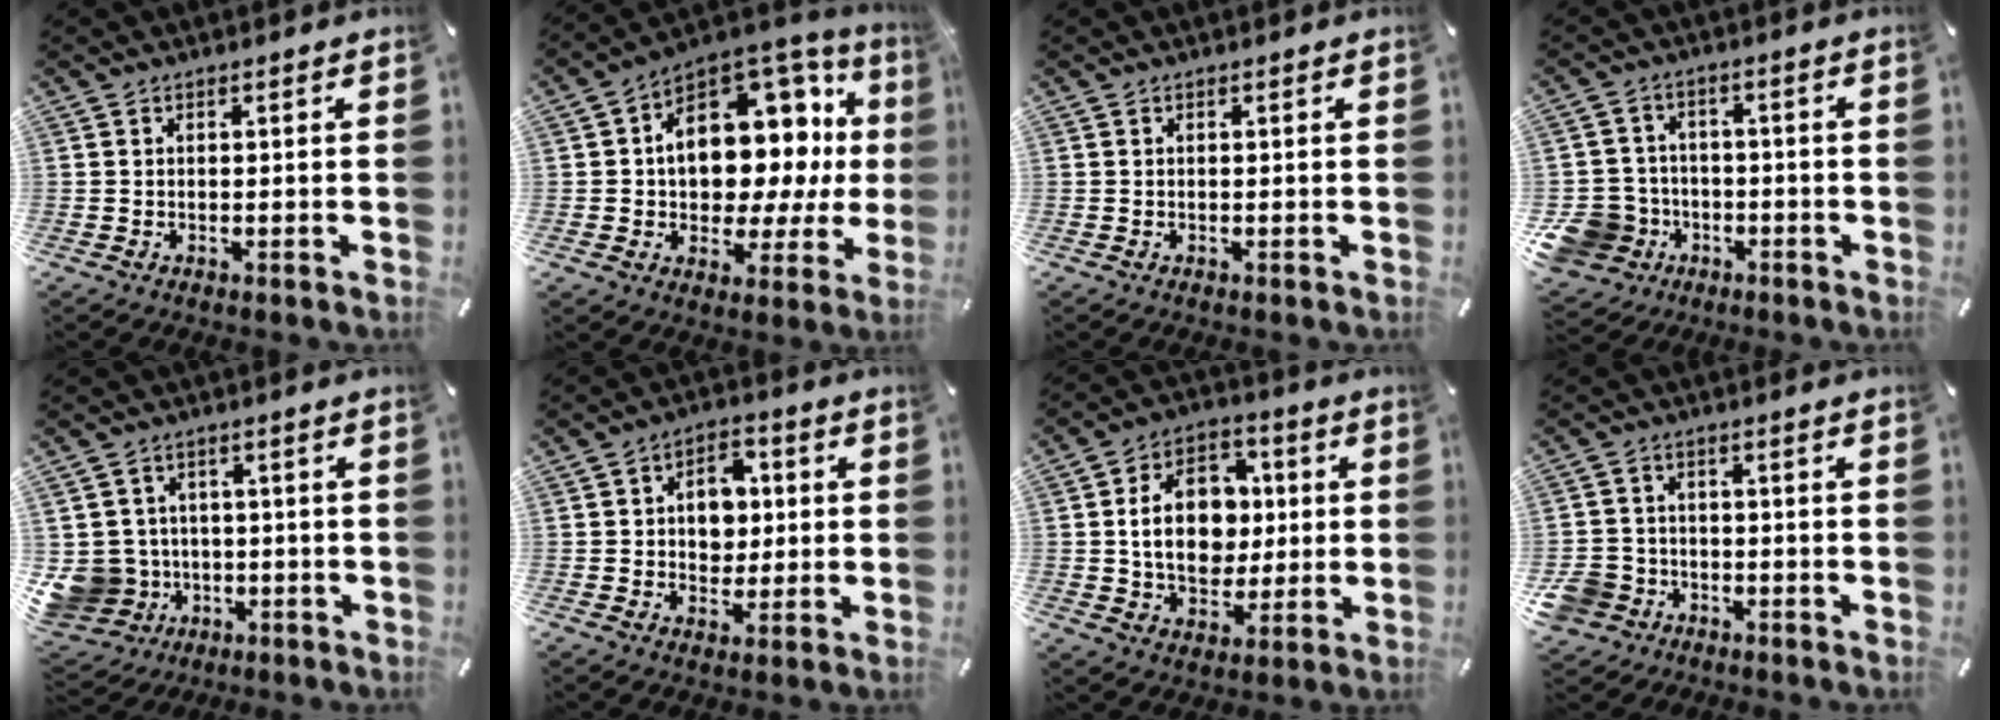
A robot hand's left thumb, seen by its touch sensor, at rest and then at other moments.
{"total": 14.6, "force": [3.2, 10.7, 9.4], "torque": [-0.125, -0.049, 0.056]}
{"total": 0.0}
{"total": 11.1, "force": [-4.2, 9.8, 3.3], "torque": [-0.080, 0.033, -0.073]}
{"total": 9.3, "force": [-1.8, 8.9, 2.0], "torque": [-0.072, 0.007, -0.028]}
{"total": 8.2, "force": [0.5, 6.7, 4.7], "torque": [-0.061, 0.004, 0.005]}
{"total": 14.9, "force": [0.7, 11.5, 9.5], "torque": [-0.165, 0.014, 0.015]}
{"total": 7.2, "force": [-3.2, 6.2, 2.0], "torque": [-0.064, 0.022, -0.062]}